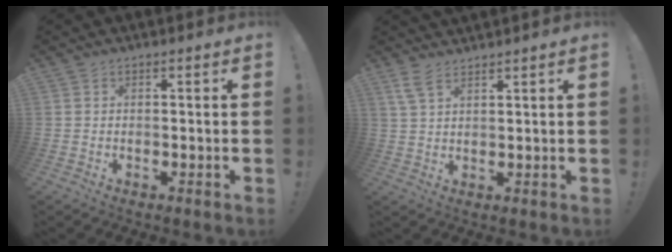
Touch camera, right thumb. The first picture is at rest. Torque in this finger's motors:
{"motor_torque": [-0.25, 0.26, -0.23, 0.27, 0.02]}